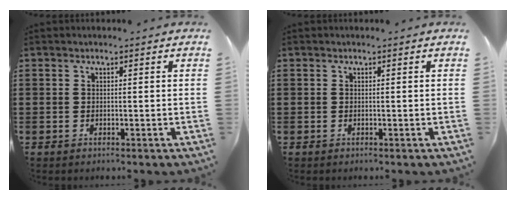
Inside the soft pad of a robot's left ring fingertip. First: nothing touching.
{"total": 0.0}